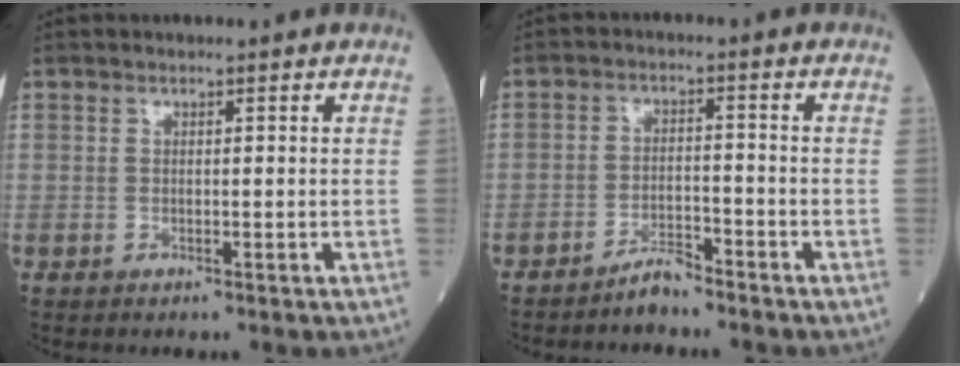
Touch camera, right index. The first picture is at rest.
{"total": 3.1, "force": [-2.9, 0.5, 1.0], "torque": [-0.016, -0.003, -0.054]}